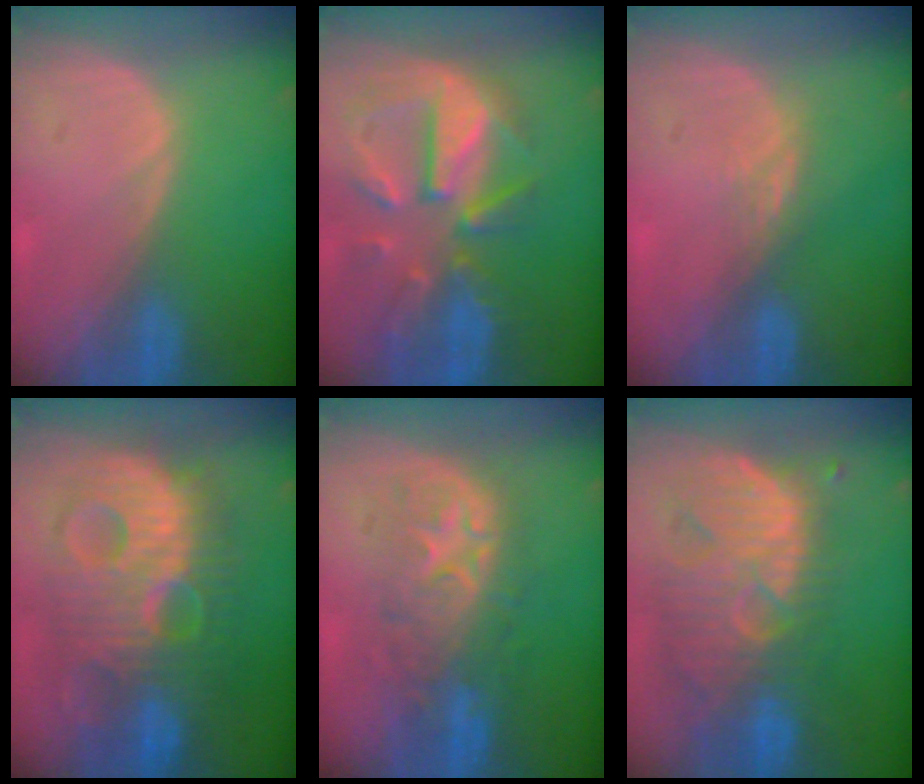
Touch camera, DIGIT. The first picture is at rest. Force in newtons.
{"total": 11.3, "press": 9.9, "slide": 5.5}
{"total": 2.4, "press": 1.9, "slide": 1.4}
{"total": 13.4, "press": 13.4, "slide": 1.2}
{"total": 8.7, "press": 8.6, "slide": 1.7}
{"total": 12.1, "press": 11.0, "slide": 4.9}